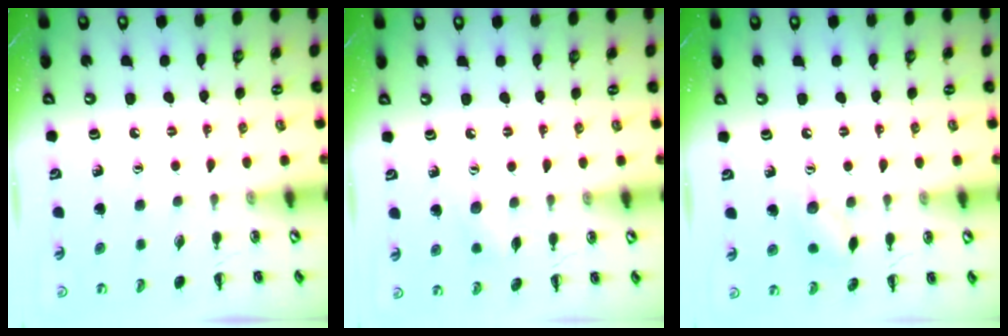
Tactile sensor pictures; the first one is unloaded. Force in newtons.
{"total": 4.9, "press": 4.8, "slide": 1.1}
{"total": 7.0, "press": 6.9, "slide": 1.3}